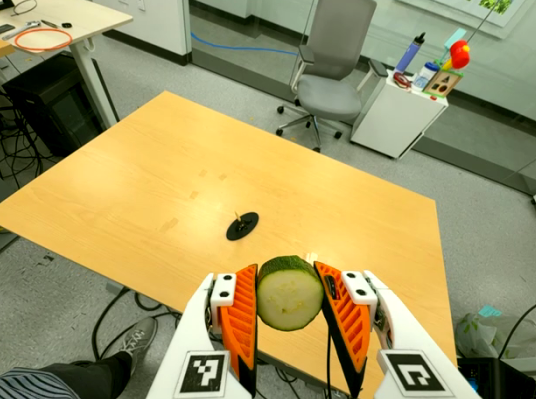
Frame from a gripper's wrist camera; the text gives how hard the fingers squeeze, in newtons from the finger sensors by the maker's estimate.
{"total": 9.5, "left": 8.4, "right": 10.6}